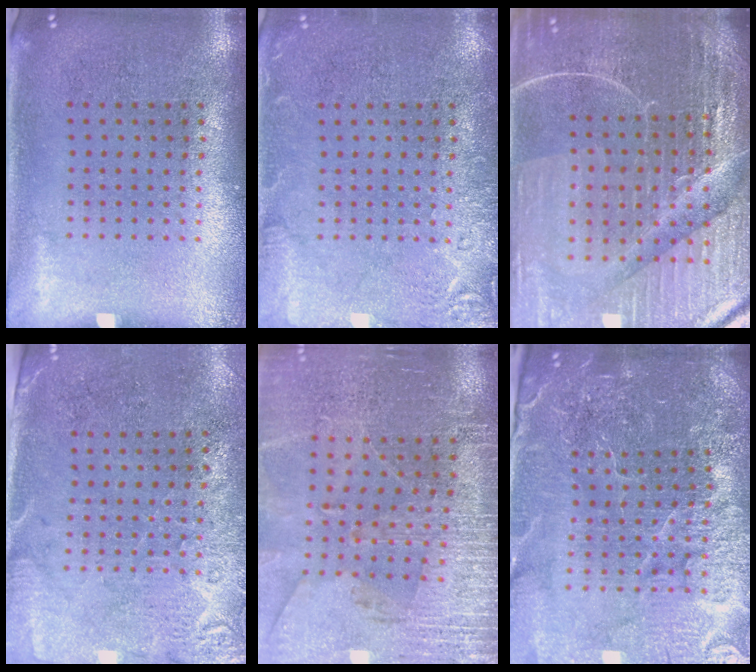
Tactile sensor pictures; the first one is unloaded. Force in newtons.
{"total": 2.7, "press": 2.7, "slide": 0.5}
{"total": 5.8, "press": 5.3, "slide": 2.4}
{"total": 2.7, "press": 2.4, "slide": 1.2}
{"total": 3.2, "press": 3.2, "slide": 0.3}
{"total": 5.8, "press": 5.2, "slide": 2.5}